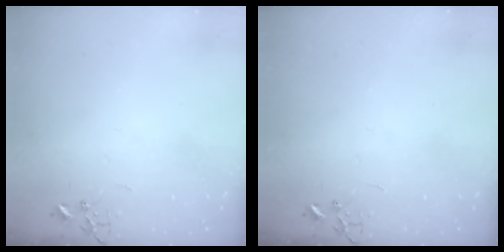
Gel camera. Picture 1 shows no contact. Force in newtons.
{"total": 0.0}